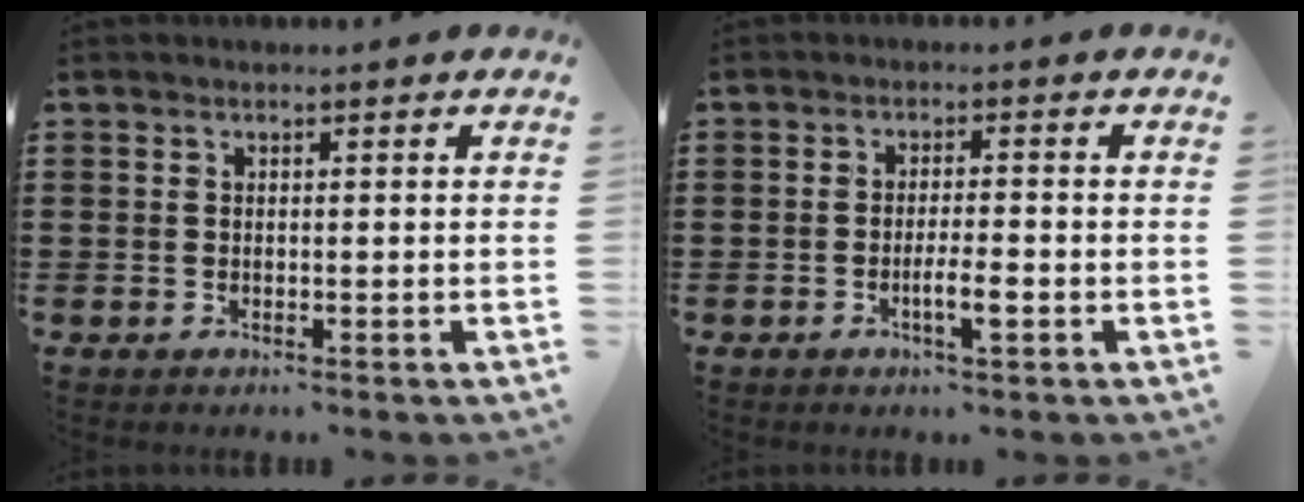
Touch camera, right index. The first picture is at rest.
{"total": 3.6, "force": [-1.5, 0.2, 3.2], "torque": [-0.057, -0.004, -0.027]}